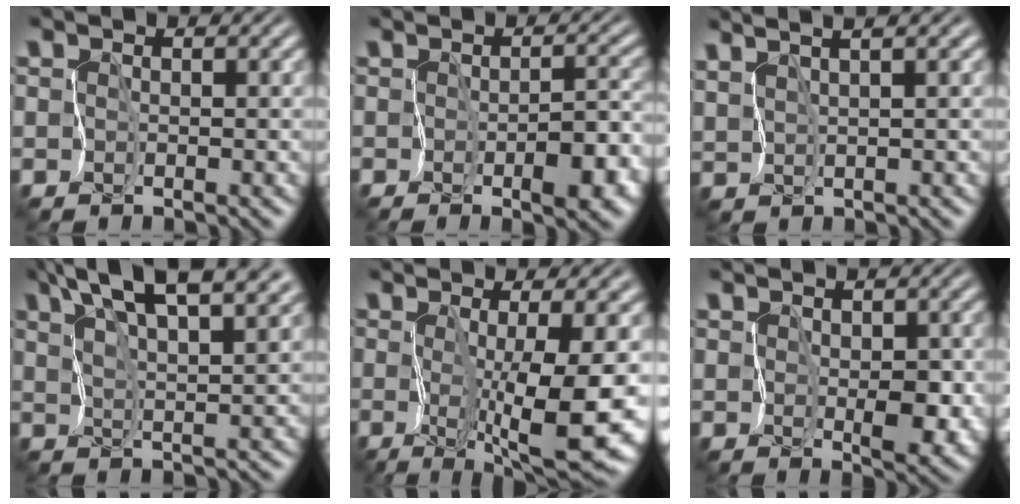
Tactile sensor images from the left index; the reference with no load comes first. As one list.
[{"total": 4.3, "force": [-2.0, 1.8, 3.4], "torque": [-0.041, 0.002, -0.028]}, {"total": 4.6, "force": [3.6, 0.6, 2.8], "torque": [-0.054, 0.025, 0.051]}, {"total": 9.9, "force": [7.0, 2.7, 6.4], "torque": [-0.123, 0.027, 0.100]}, {"total": 8.9, "force": [-1.0, 1.1, 8.8], "torque": [-0.149, -0.010, -0.013]}, {"total": 3.7, "force": [0.5, 2.0, 3.1], "torque": [-0.051, -0.011, 0.015]}]